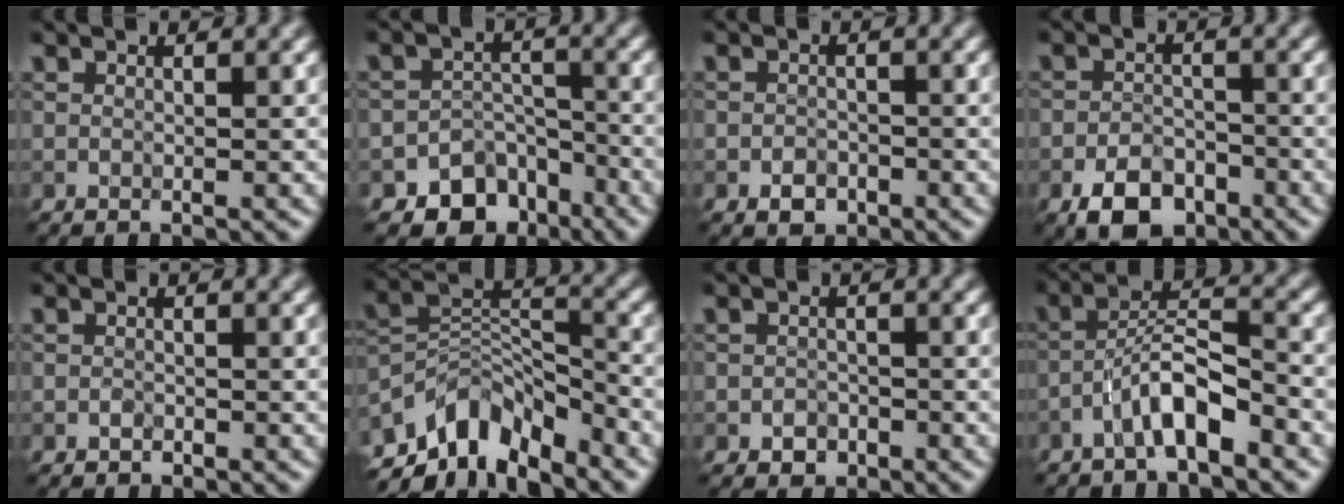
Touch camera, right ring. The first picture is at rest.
{"total": 6.6, "force": [-4.8, 4.3, 1.5], "torque": [0.004, -0.005, -0.063]}
{"total": 1.7, "force": [-0.9, 1.2, 0.7], "torque": [-0.008, 0.000, -0.019]}
{"total": 4.5, "force": [-2.7, 2.5, 2.5], "torque": [-0.036, -0.004, -0.054]}
{"total": 0.5, "force": [-0.3, 0.4, 0.1], "torque": [0.000, -0.003, -0.006]}
{"total": 8.2, "force": [-6.0, 3.8, 4.2], "torque": [-0.058, -0.005, -0.121]}
{"total": 1.4, "force": [-0.8, 1.1, 0.5], "torque": [-0.001, 0.000, -0.017]}
{"total": 4.6, "force": [-2.8, 0.9, 3.5], "torque": [-0.060, 0.019, -0.056]}